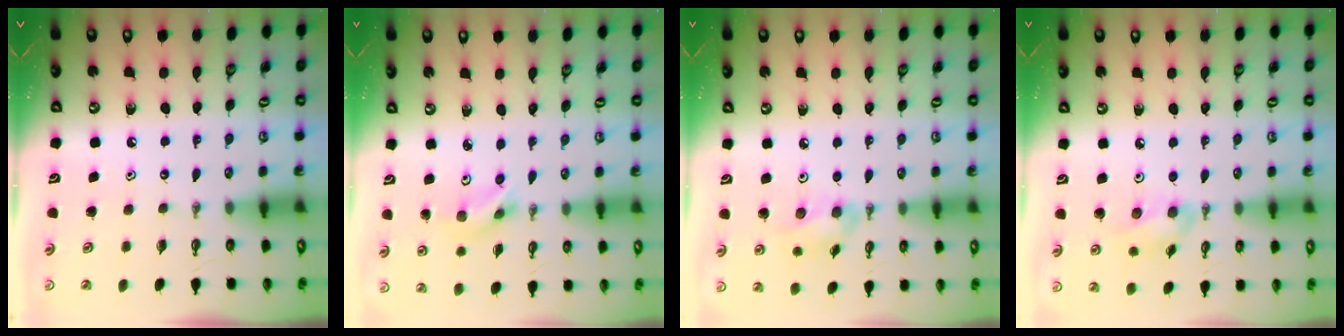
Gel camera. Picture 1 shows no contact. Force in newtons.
{"total": 3.7, "press": 3.0, "slide": 2.2}
{"total": 7.9, "press": 7.6, "slide": 2.2}
{"total": 7.9, "press": 7.6, "slide": 2.2}